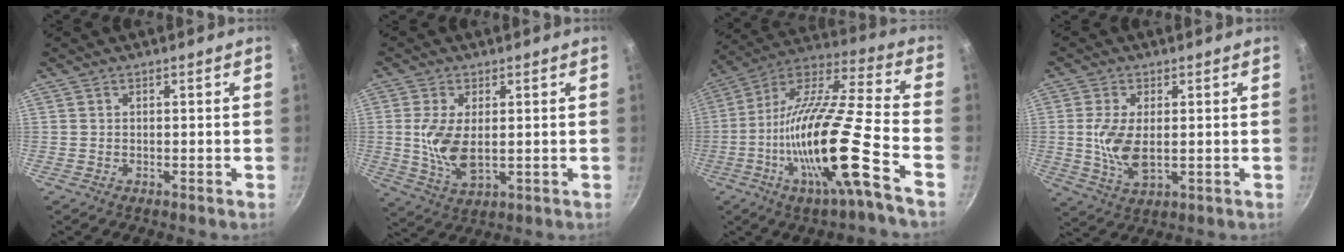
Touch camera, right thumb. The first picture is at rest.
{"total": 8.5, "force": [0.5, 4.4, 7.3], "torque": [-0.148, -0.011, 0.017]}
{"total": 22.3, "force": [-8.4, 3.1, 20.5], "torque": [-0.350, 0.026, -0.167]}
{"total": 8.0, "force": [0.2, 4.0, 6.9], "torque": [-0.141, -0.010, 0.009]}